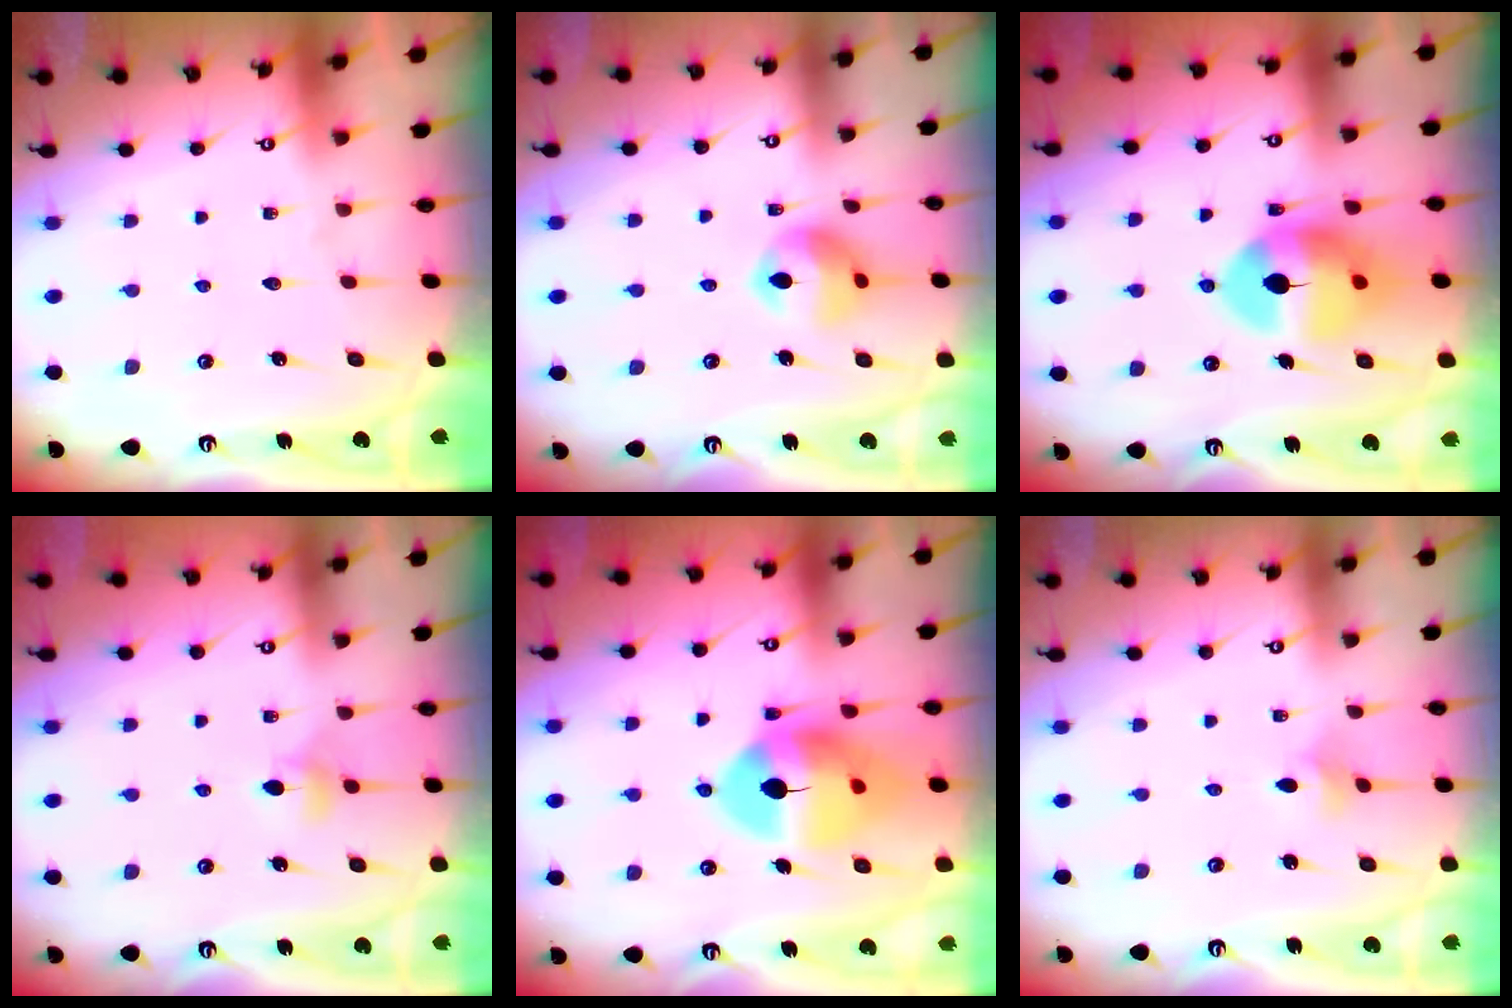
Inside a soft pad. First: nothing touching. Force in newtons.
{"total": 11.9, "press": 11.8, "slide": 1.6}
{"total": 13.4, "press": 13.2, "slide": 1.8}
{"total": 3.8, "press": 3.7, "slide": 0.7}
{"total": 14.9, "press": 14.8, "slide": 2.0}
{"total": 2.9, "press": 2.8, "slide": 0.6}